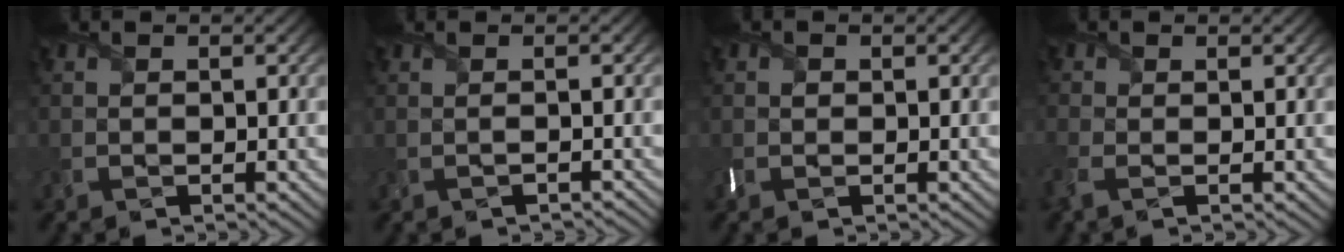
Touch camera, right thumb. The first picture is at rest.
{"total": 0.9, "force": [-0.3, 0.0, 0.8], "torque": [-0.018, -0.002, -0.009]}
{"total": 0.7, "force": [0.1, 0.7, 0.2], "torque": [-0.001, -0.002, -0.001]}
{"total": 2.6, "force": [-1.0, 1.5, 1.9], "torque": [-0.061, -0.009, -0.029]}